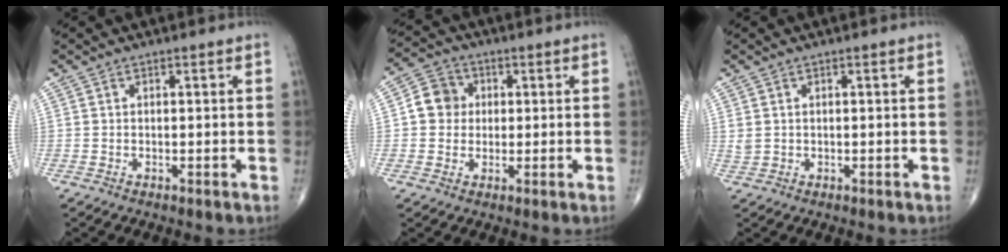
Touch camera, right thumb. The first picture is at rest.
{"total": 6.3, "force": [0.6, 5.8, 2.5], "torque": [-0.022, 0.010, -0.001]}
{"total": 1.4, "force": [0.4, 1.1, 0.8], "torque": [-0.016, 0.000, 0.012]}